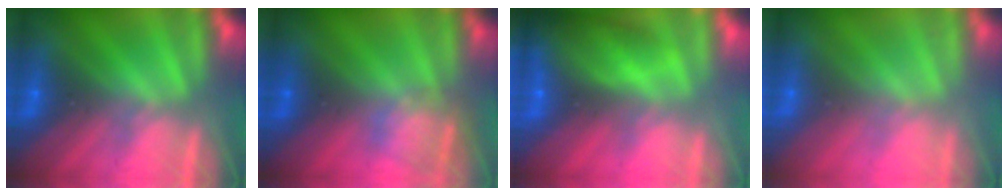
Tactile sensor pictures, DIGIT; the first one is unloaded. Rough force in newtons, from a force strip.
{"total": 2.3}
{"total": 9.1}
{"total": 2.7}